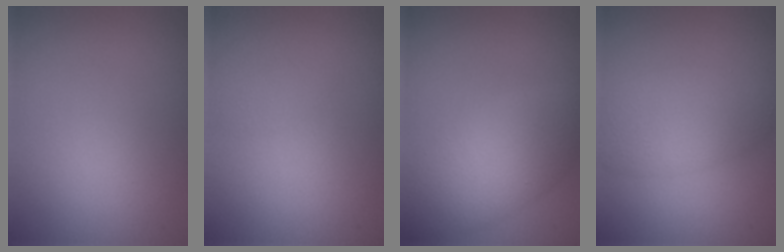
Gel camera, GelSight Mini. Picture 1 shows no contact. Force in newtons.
{"total": 0.7, "press": 0.7, "slide": 0.1}
{"total": 5.8, "press": 5.8, "slide": 0.3}
{"total": 4.6, "press": 4.6, "slide": 0.2}